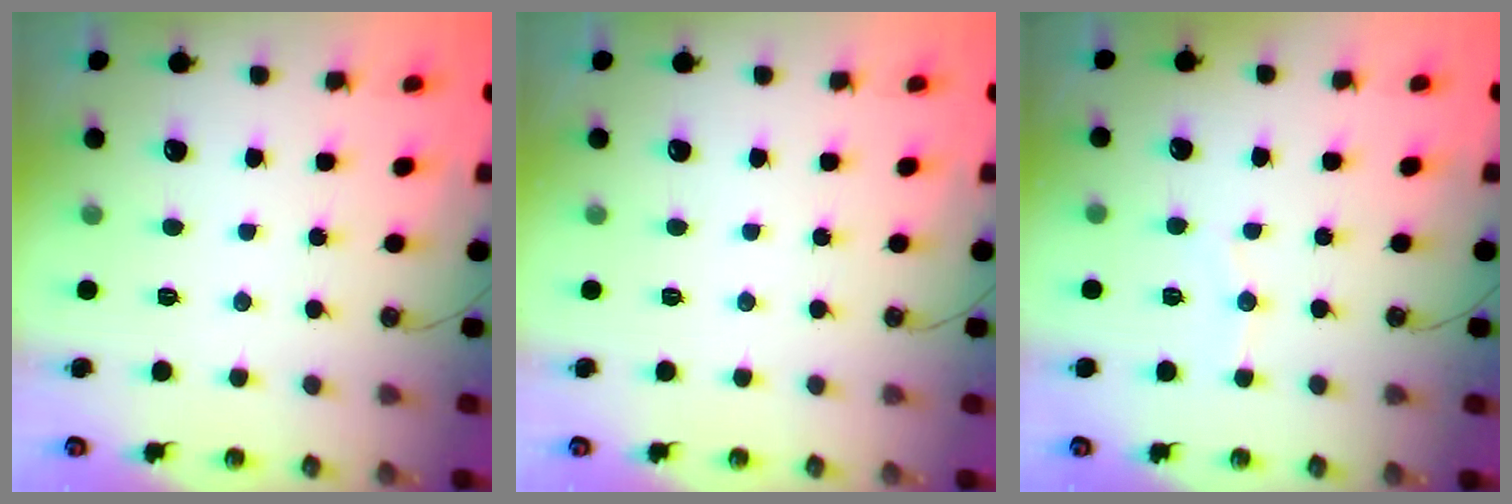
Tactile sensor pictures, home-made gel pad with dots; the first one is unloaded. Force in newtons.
{"total": 0.0}
{"total": 5.3, "press": 5.1, "slide": 1.4}